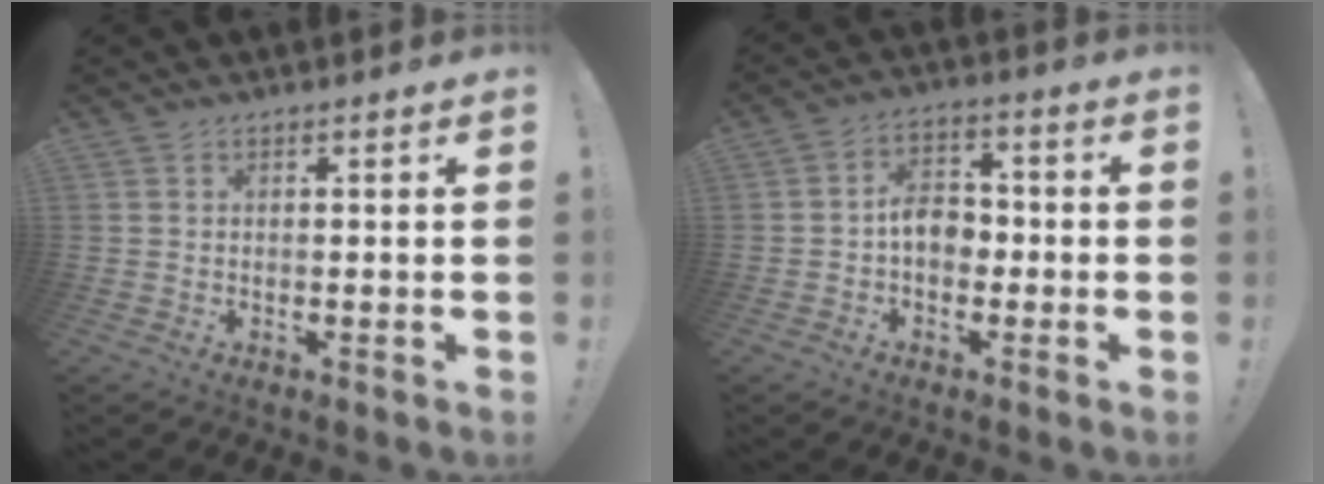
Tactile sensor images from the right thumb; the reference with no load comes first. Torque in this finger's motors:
{"motor_torque": [2.50, 2.50, 0.63, -0.40, 0.02]}